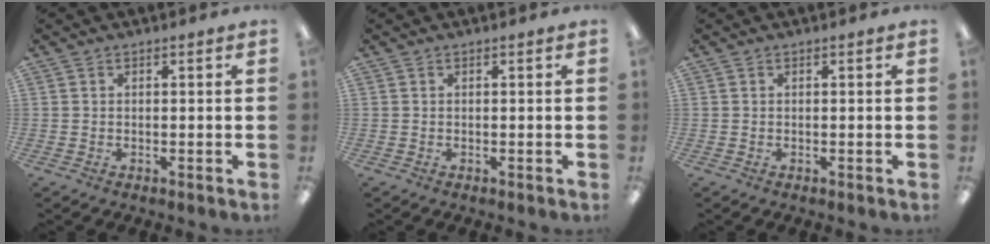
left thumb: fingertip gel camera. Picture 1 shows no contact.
{"total": 0.0}
{"total": 0.0}